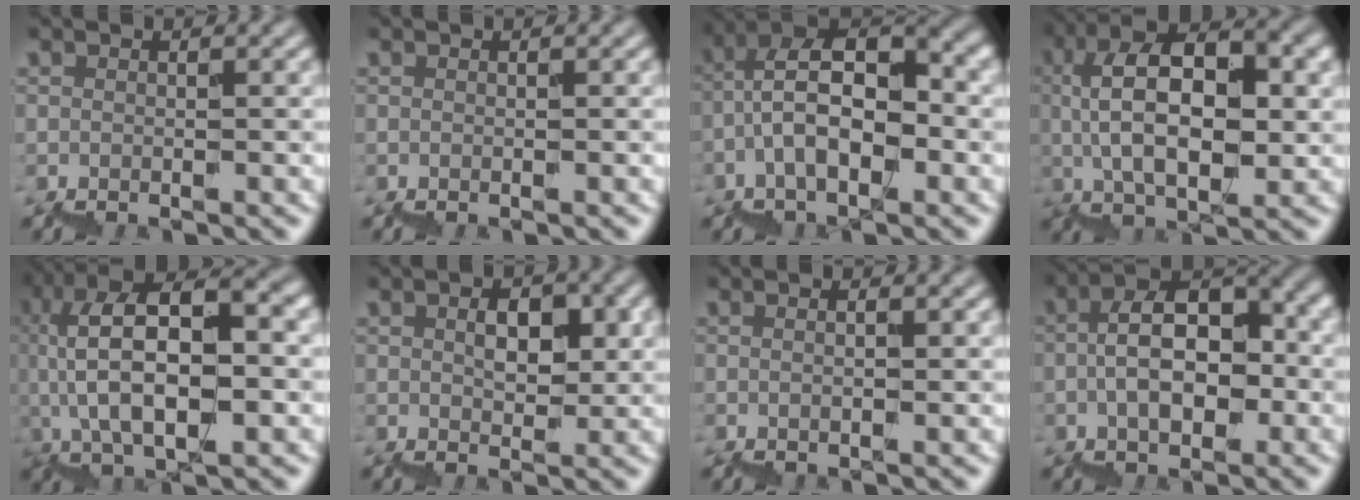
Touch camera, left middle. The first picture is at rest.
{"total": 0.0}
{"total": 7.2, "force": [-0.5, 3.8, 6.1], "torque": [-0.108, 0.029, -0.013]}
{"total": 8.9, "force": [2.8, 3.6, 7.6], "torque": [-0.133, 0.027, 0.048]}
{"total": 10.2, "force": [2.0, 3.9, 9.2], "torque": [-0.174, 0.027, 0.035]}
{"total": 3.0, "force": [1.9, 1.5, 1.9], "torque": [-0.026, 0.013, 0.029]}
{"total": 0.7, "force": [0.5, 0.1, 0.5], "torque": [-0.005, -0.001, -0.001]}
{"total": 6.1, "force": [-0.2, 3.2, 5.2], "torque": [-0.081, 0.029, -0.010]}